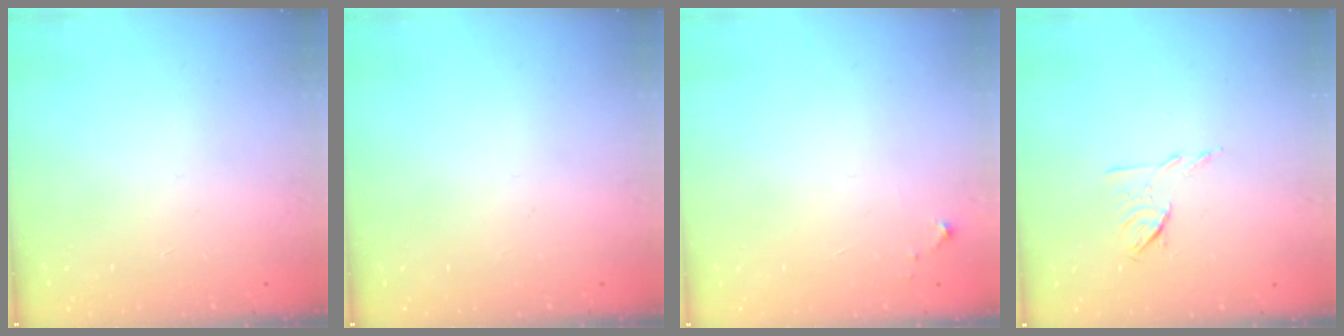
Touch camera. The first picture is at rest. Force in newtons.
{"total": 0.0}
{"total": 4.3, "press": 4.3, "slide": 0.7}
{"total": 6.4, "press": 6.3, "slide": 1.2}